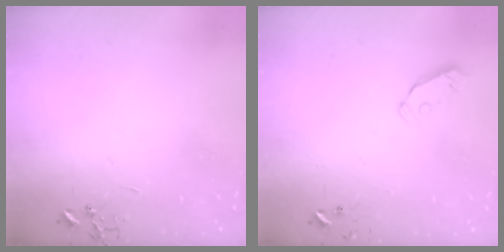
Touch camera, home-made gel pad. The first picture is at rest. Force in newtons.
{"total": 5.8, "press": 5.7, "slide": 0.9}